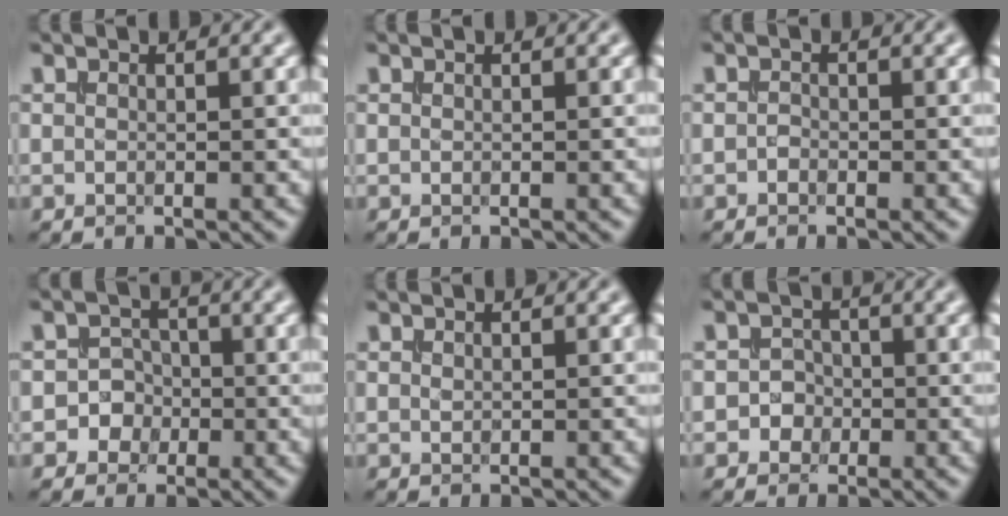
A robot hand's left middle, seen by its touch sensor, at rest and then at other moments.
{"total": 0.0}
{"total": 0.6, "force": [-0.5, 0.4, 0.1], "torque": [-0.003, -0.002, -0.010]}
{"total": 3.1, "force": [-1.1, 2.9, 0.3], "torque": [0.028, 0.010, -0.036]}
{"total": 0.0}
{"total": 1.7, "force": [-0.6, 1.6, 0.3], "torque": [0.017, 0.003, -0.019]}